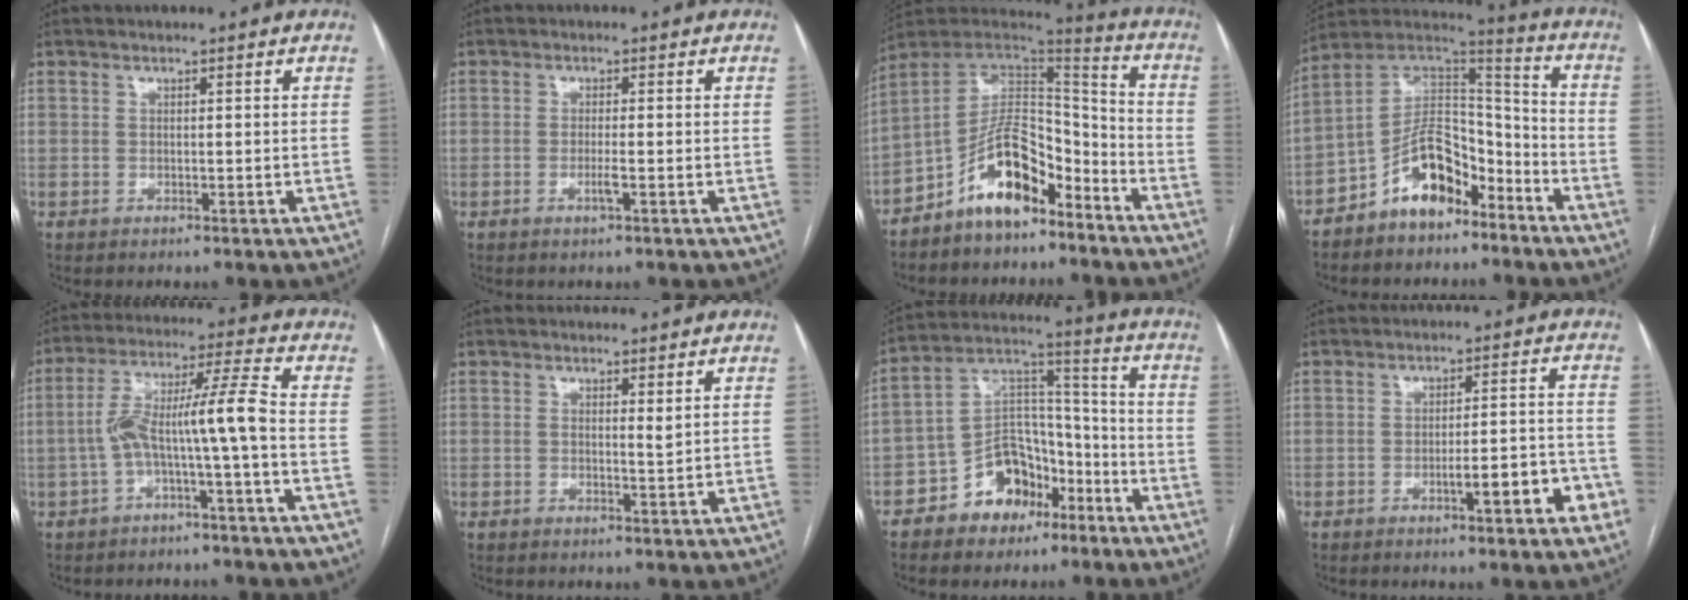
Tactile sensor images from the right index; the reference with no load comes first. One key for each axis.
{"total": 1.8, "fx": -0.7, "fy": 0.0, "fz": 1.7, "tx": -0.033, "ty": -0.004, "tz": -0.013}
{"total": 12.7, "fx": -8.1, "fy": 5.6, "fz": 8.1, "tx": -0.141, "ty": 0.036, "tz": -0.144}
{"total": 12.3, "fx": -7.6, "fy": 6.2, "fz": 7.4, "tx": -0.132, "ty": 0.038, "tz": -0.136}
{"total": 9.3, "fx": -2.3, "fy": -0.5, "fz": 9.1, "tx": -0.166, "ty": 0.040, "tz": -0.040}
{"total": 1.1, "fx": 0.6, "fy": 0.0, "fz": 1.0, "tx": -0.016, "ty": -0.005, "tz": 0.008}
{"total": 12.2, "fx": -7.1, "fy": 7.9, "fz": 6.0, "tx": -0.106, "ty": 0.041, "tz": -0.120}
{"total": 7.1, "fx": -3.3, "fy": 1.1, "fz": 6.2, "tx": -0.082, "ty": 0.015, "tz": -0.040}